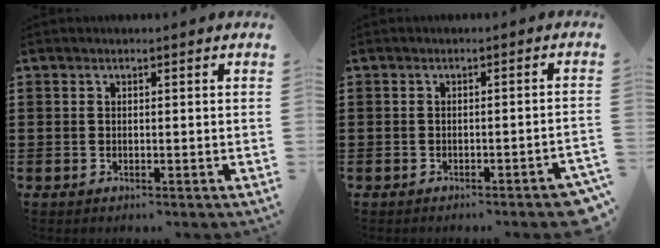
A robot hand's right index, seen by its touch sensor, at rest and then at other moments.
{"total": 1.9, "force": [-1.5, -0.1, 1.0], "torque": [-0.017, -0.003, -0.028]}